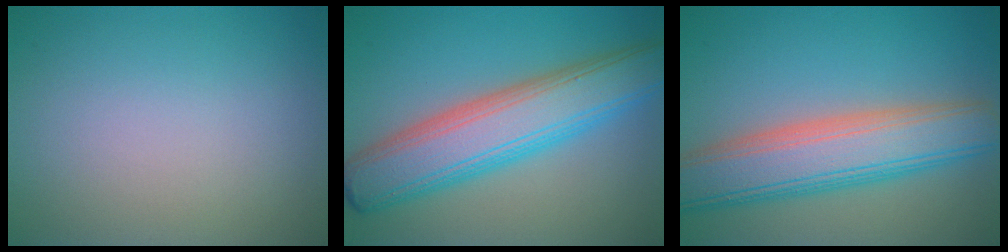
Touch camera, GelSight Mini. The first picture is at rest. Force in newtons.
{"total": 8.8, "press": 8.8, "slide": 0.1}
{"total": 8.4, "press": 8.4, "slide": 0.9}